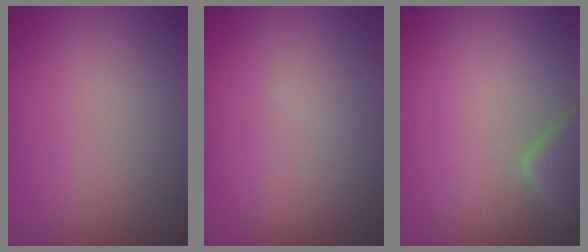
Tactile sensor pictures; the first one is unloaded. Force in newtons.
{"total": 0.7, "press": 0.7, "slide": 0.0}
{"total": 2.9, "press": 2.8, "slide": 0.3}